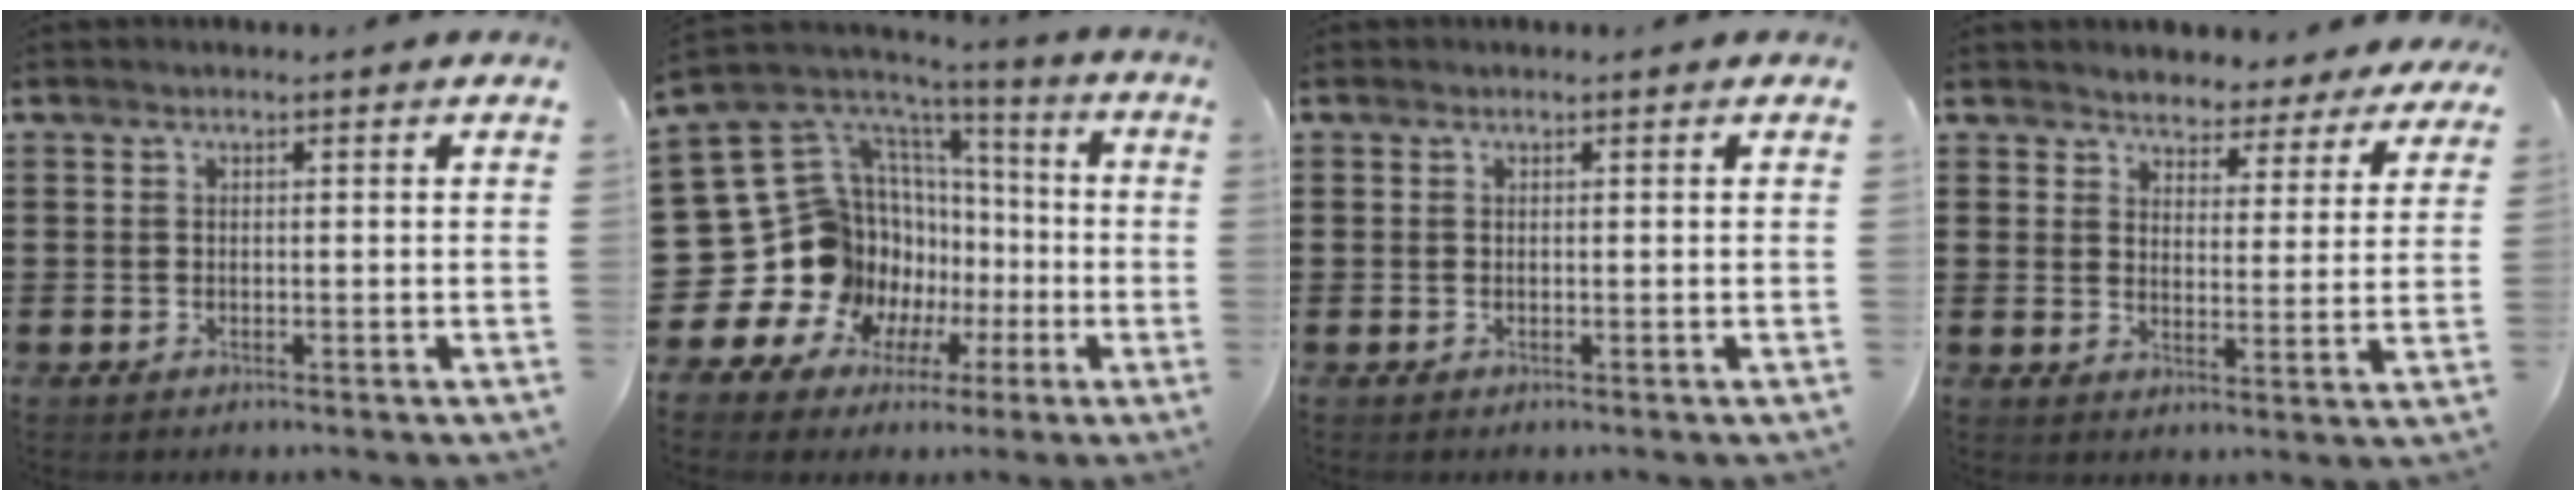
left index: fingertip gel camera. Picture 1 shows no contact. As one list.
[{"total": 16.6, "force": [-2.5, 15.2, 6.0], "torque": [-0.183, -0.046, 0.006]}, {"total": 0.0}, {"total": 3.7, "force": [3.6, 0.7, -0.4], "torque": [-0.016, -0.021, 0.063]}]